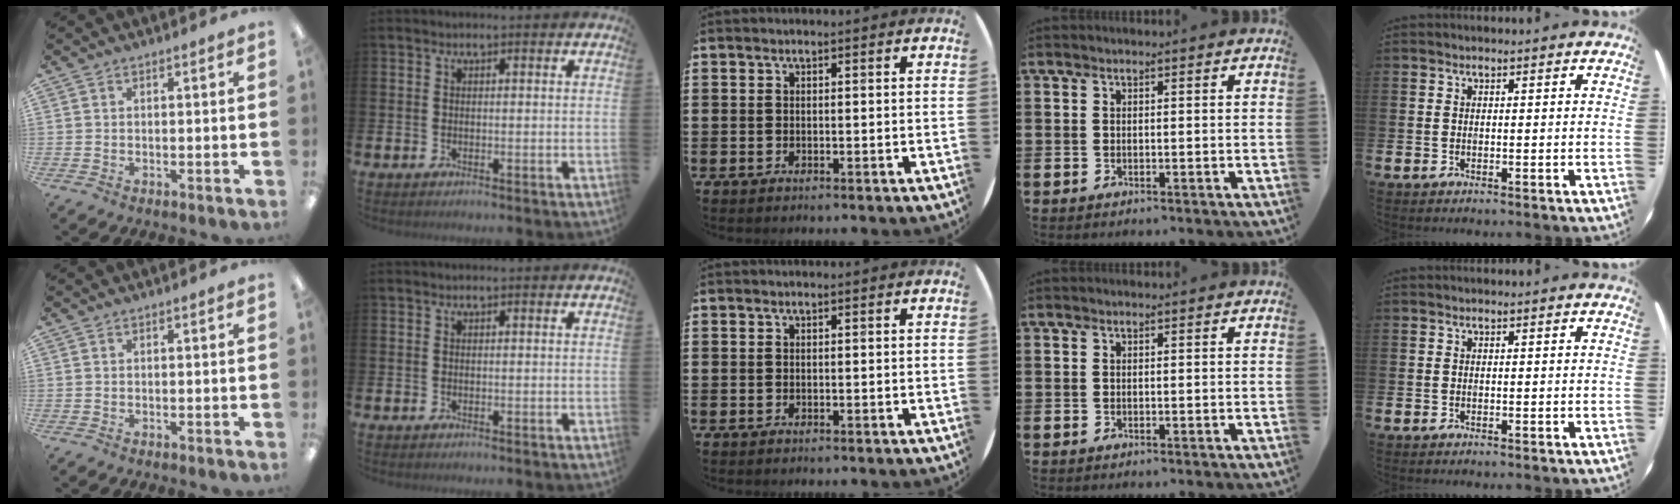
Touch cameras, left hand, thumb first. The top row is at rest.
{}